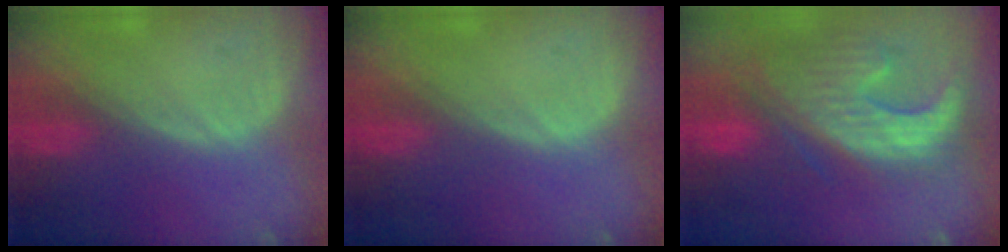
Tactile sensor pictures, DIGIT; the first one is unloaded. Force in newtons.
{"total": 0.0}
{"total": 12.3, "press": 11.1, "slide": 5.3}